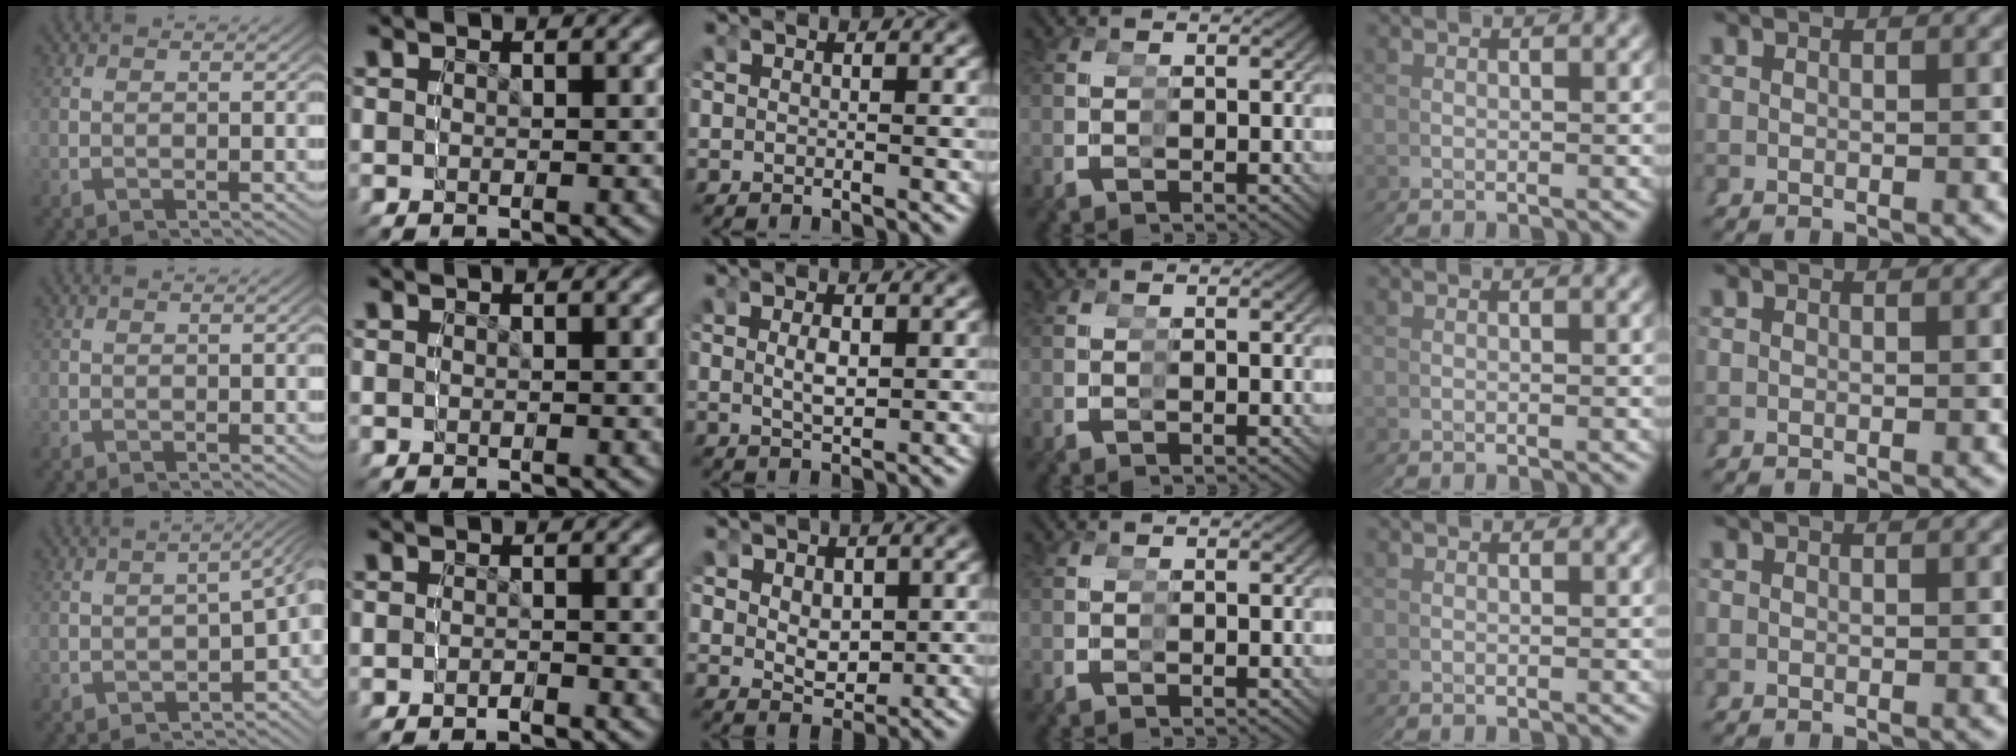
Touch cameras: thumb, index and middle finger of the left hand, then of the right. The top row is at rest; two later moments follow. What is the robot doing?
{"motion": "grasp_and_lifting", "object": "condiment"}